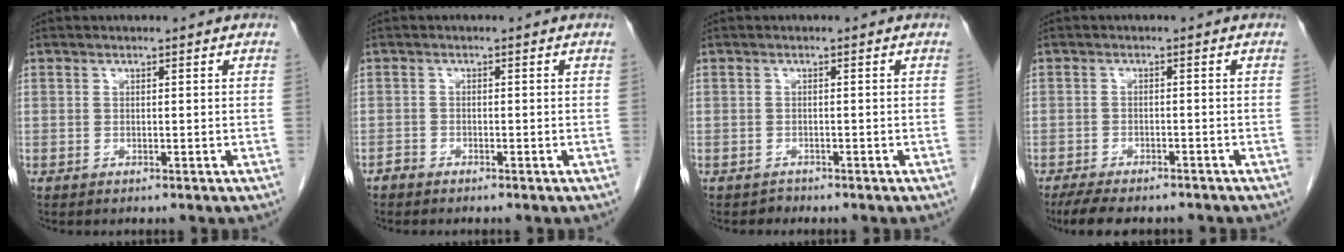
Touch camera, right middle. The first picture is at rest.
{"total": 0.9, "force": [-0.8, 0.3, 0.1], "torque": [-0.002, 0.002, -0.018]}
{"total": 0.8, "force": [-0.7, 0.2, -0.2], "torque": [-0.001, -0.003, -0.015]}
{"total": 9.2, "force": [-7.8, 2.6, 4.2], "torque": [-0.064, -0.008, -0.114]}